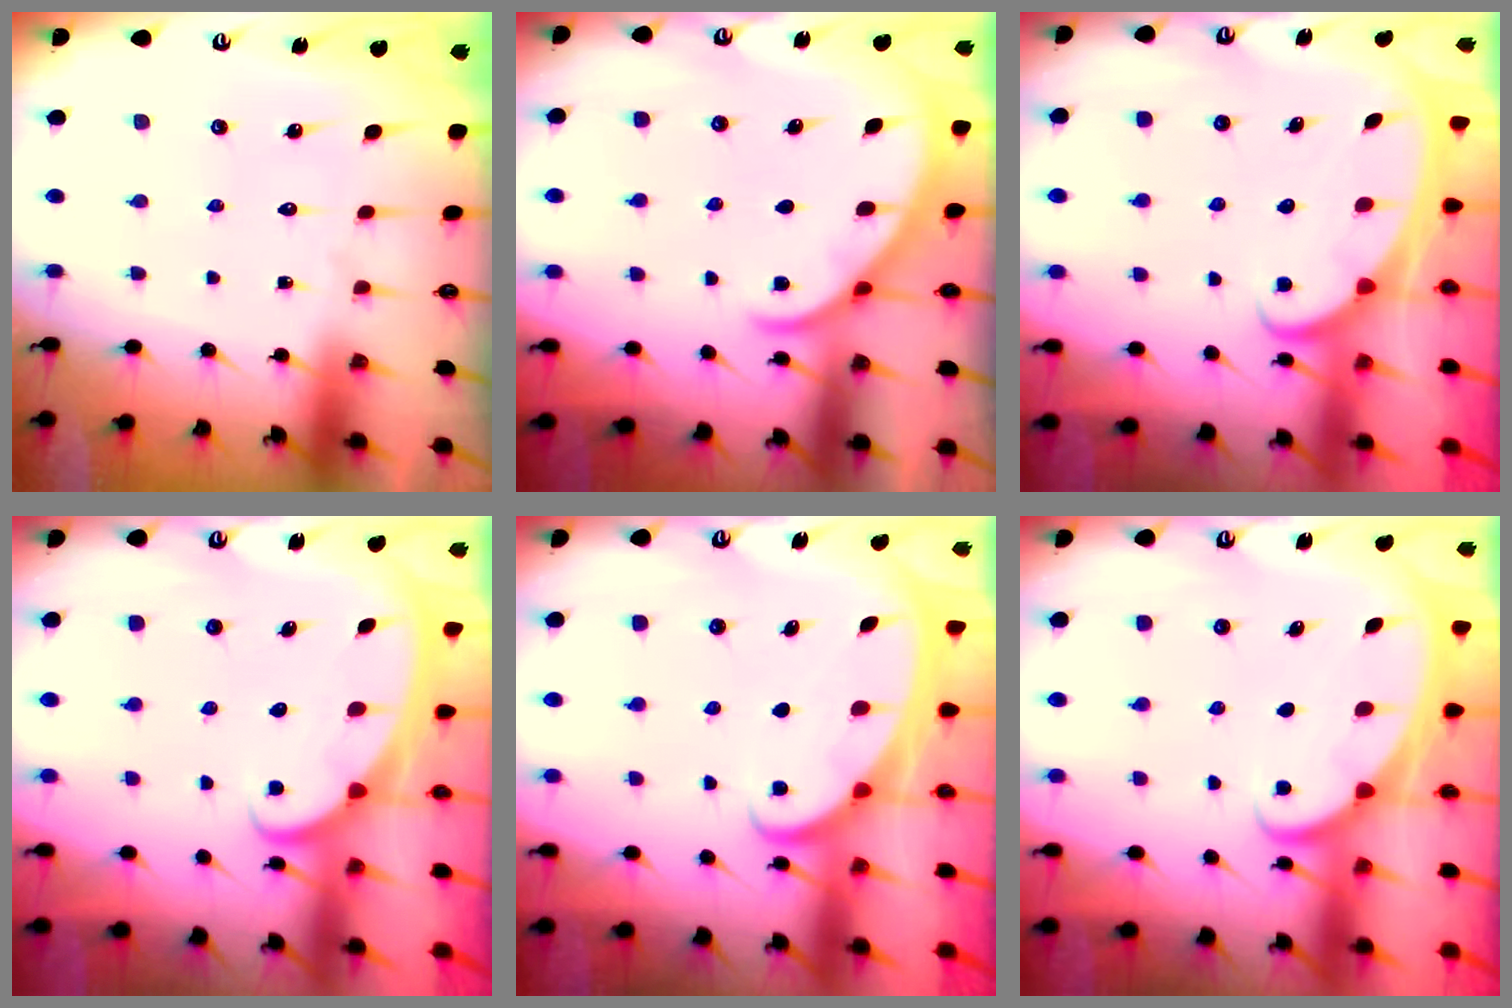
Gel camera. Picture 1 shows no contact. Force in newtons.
{"total": 2.8, "press": 2.8, "slide": 0.2}
{"total": 2.4, "press": 2.3, "slide": 0.4}
{"total": 2.5, "press": 2.5, "slide": 0.5}
{"total": 2.2, "press": 2.2, "slide": 0.3}
{"total": 2.3, "press": 2.3, "slide": 0.4}